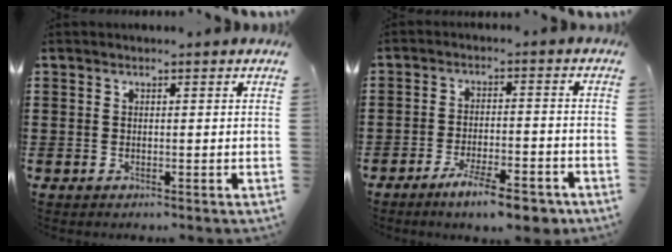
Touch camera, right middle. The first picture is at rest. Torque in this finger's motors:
{"motor_torque": [2.14, 0.00, 0.43, 0.10]}